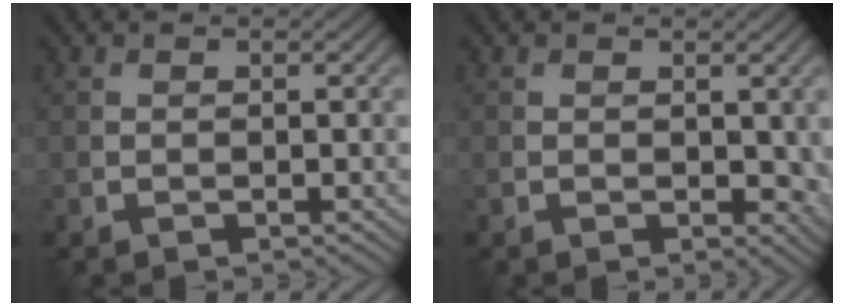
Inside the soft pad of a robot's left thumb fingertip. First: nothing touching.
{"total": 2.7, "force": [0.3, 1.8, 2.0], "torque": [-0.026, -0.008, 0.008]}